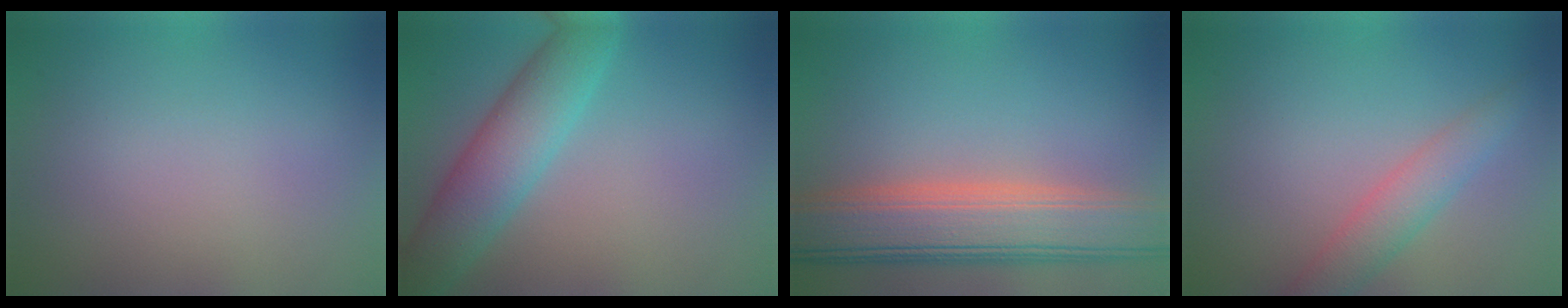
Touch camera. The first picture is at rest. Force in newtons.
{"total": 5.6, "press": 5.6, "slide": 0.2}
{"total": 8.2, "press": 8.2, "slide": 0.8}
{"total": 3.0, "press": 3.0, "slide": 0.1}